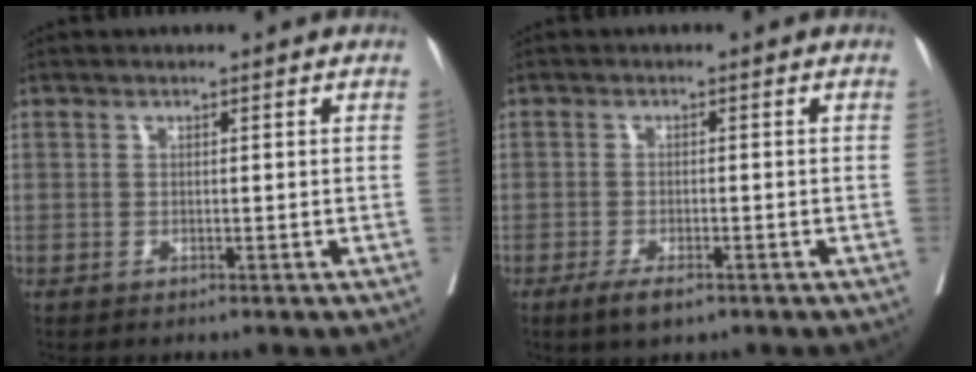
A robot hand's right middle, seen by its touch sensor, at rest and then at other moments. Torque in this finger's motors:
{"motor_torque": [0.51, -0.43, 0.07, 0.01]}